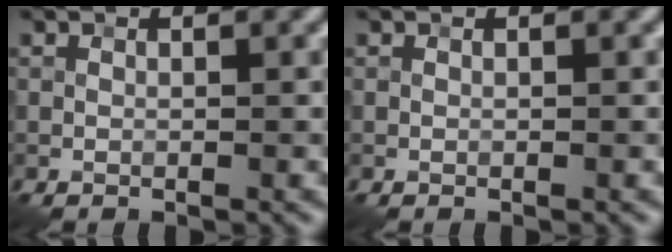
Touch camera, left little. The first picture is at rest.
{"total": 0.0}